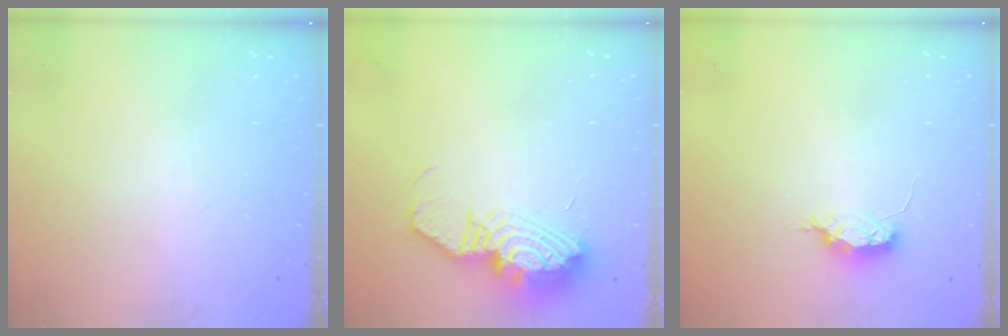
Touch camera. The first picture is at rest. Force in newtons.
{"total": 13.3, "press": 13.3, "slide": 1.1}
{"total": 4.3, "press": 4.2, "slide": 0.9}